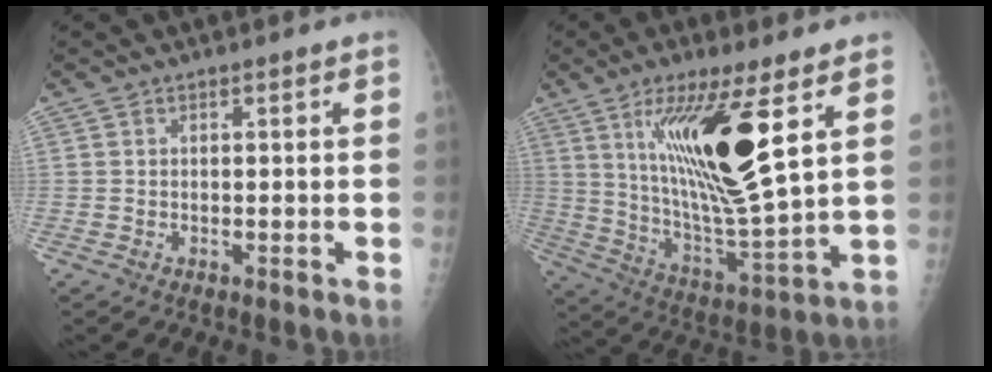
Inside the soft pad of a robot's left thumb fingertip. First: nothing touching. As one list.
[{"total": 19.6, "force": [7.6, 3.9, 17.6], "torque": [-0.315, -0.052, 0.142]}]